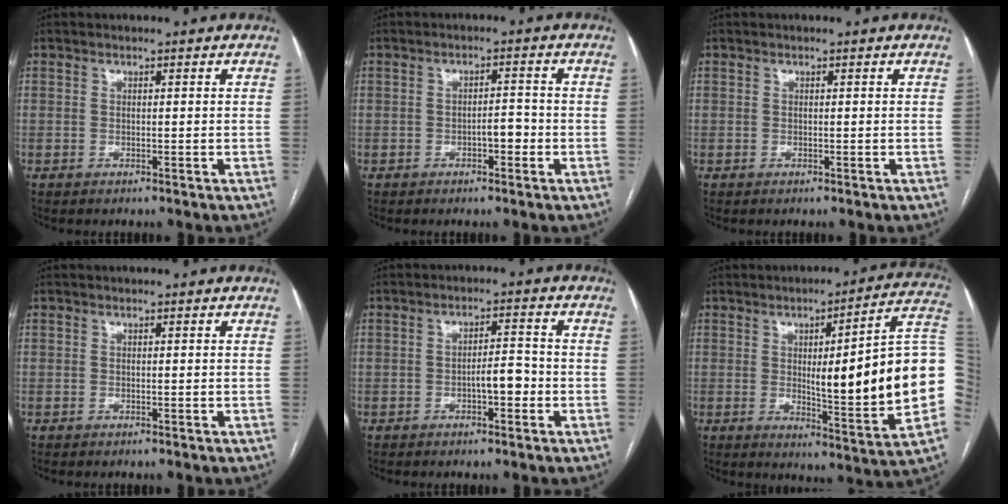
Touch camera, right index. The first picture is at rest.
{"total": 2.7, "force": [-1.1, 1.0, 2.2], "torque": [-0.030, 0.006, -0.018]}
{"total": 0.0}
{"total": 0.0}
{"total": 4.0, "force": [-1.4, 1.2, 3.6], "torque": [-0.054, 0.008, -0.021]}
{"total": 21.6, "force": [-0.1, 1.6, 21.5], "torque": [-0.220, 0.016, 0.002]}